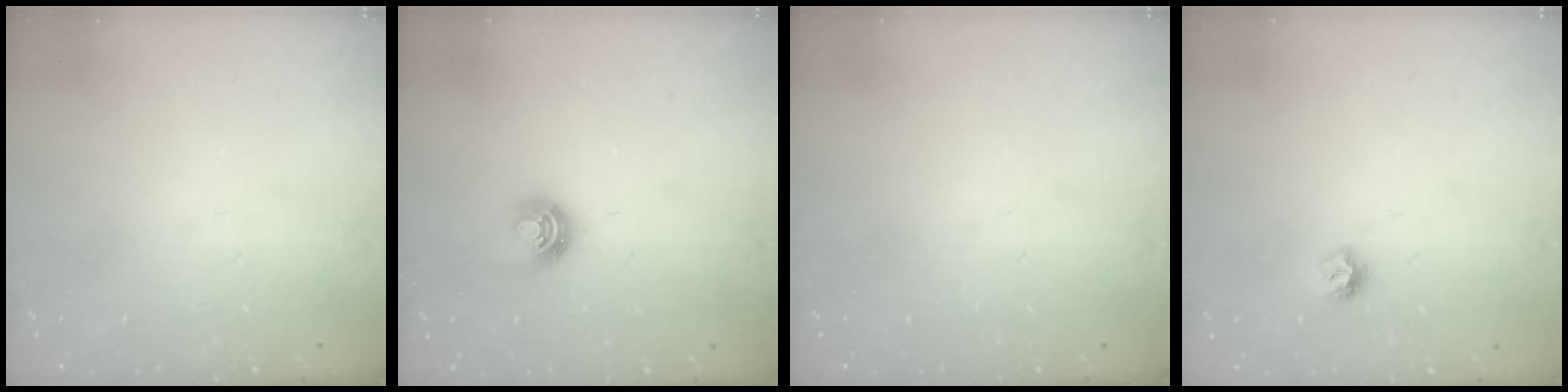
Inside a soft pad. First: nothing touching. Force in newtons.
{"total": 6.6, "press": 6.6, "slide": 0.5}
{"total": 0.0}
{"total": 5.8, "press": 5.8, "slide": 0.7}